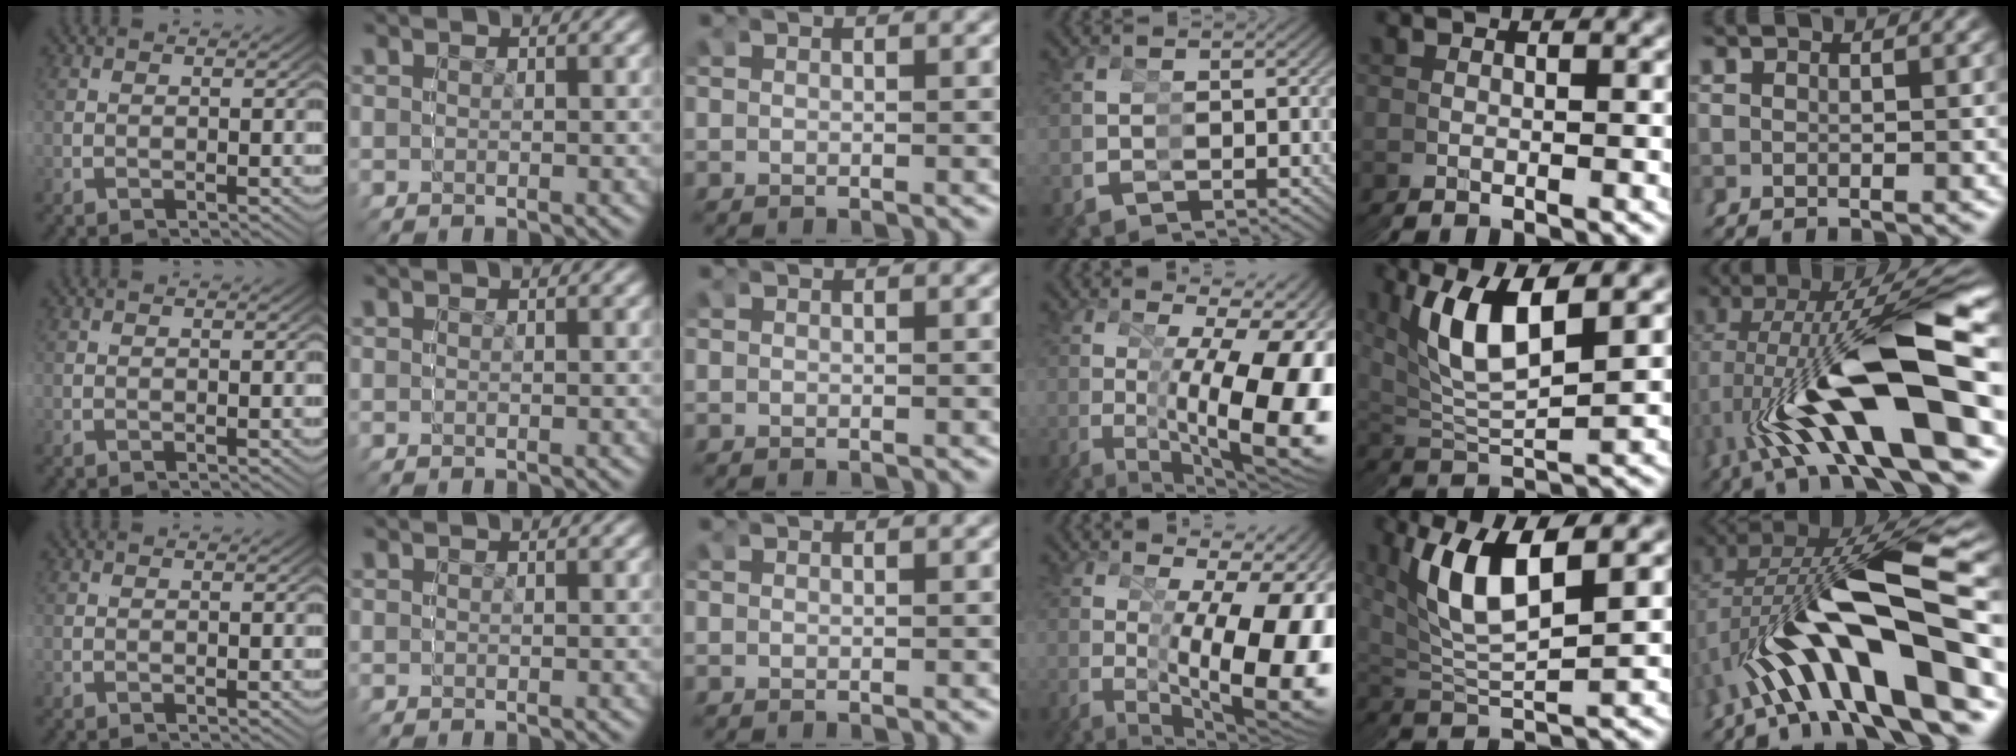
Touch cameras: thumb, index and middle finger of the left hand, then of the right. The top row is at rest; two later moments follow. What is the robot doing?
{"motion": "grasp_and_lifting", "object": "cubes"}